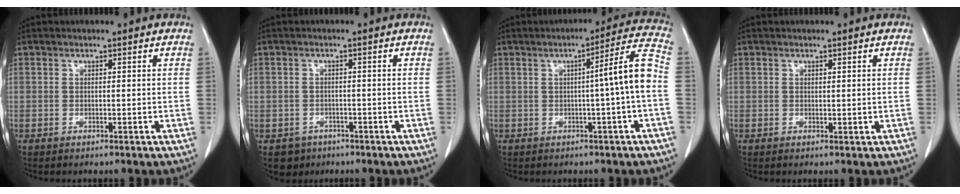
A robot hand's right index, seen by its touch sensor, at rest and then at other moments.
{"total": 3.7, "force": [-2.1, 3.1, 0.3], "torque": [0.000, 0.008, -0.028]}
{"total": 7.6, "force": [-0.7, -1.1, 7.5], "torque": [-0.098, 0.016, -0.012]}
{"total": 0.0}